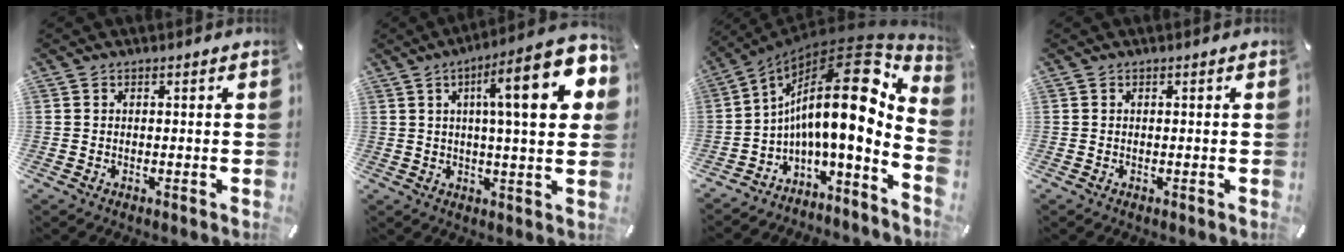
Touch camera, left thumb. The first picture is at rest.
{"total": 19.9, "force": [6.3, 4.1, 18.4], "torque": [-0.273, -0.022, 0.078]}
{"total": 19.3, "force": [5.8, 5.9, 17.4], "torque": [-0.267, -0.074, 0.086]}
{"total": 0.0}